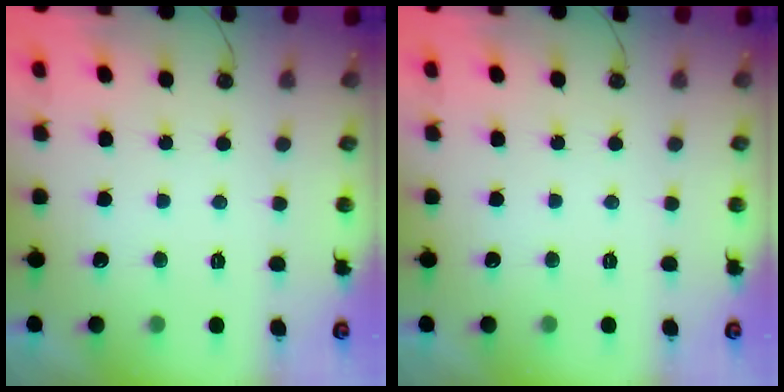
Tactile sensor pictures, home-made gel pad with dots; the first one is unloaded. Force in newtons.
{"total": 0.0}